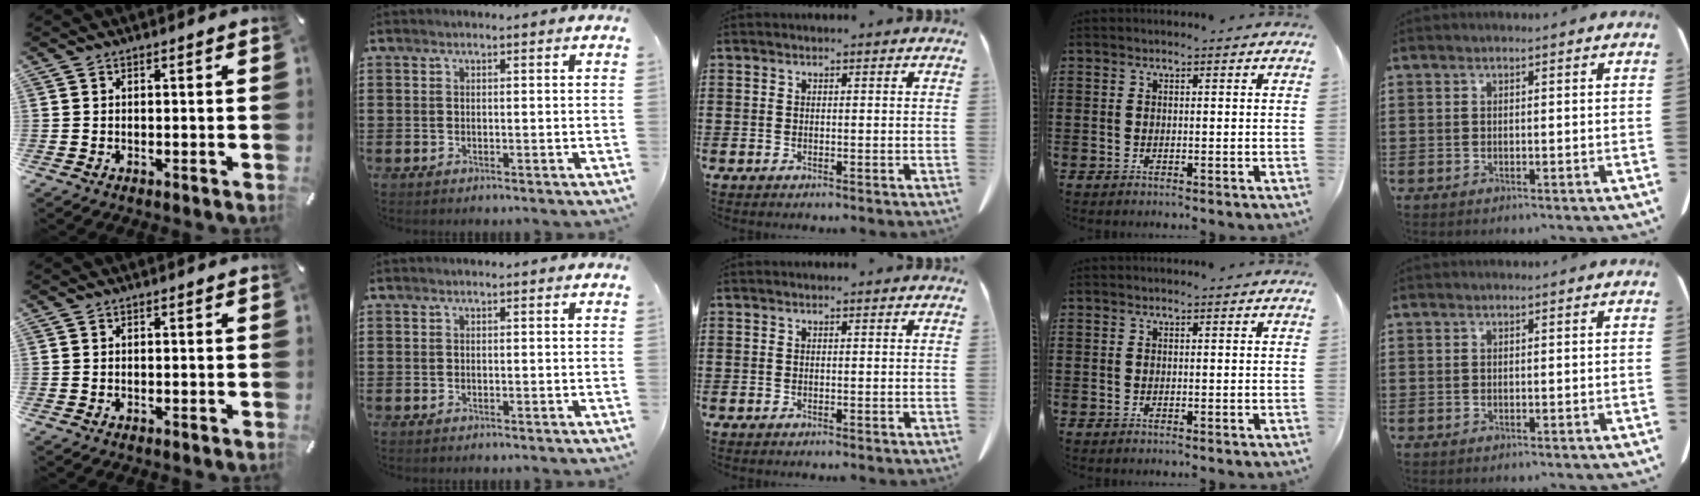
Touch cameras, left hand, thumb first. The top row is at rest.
{}